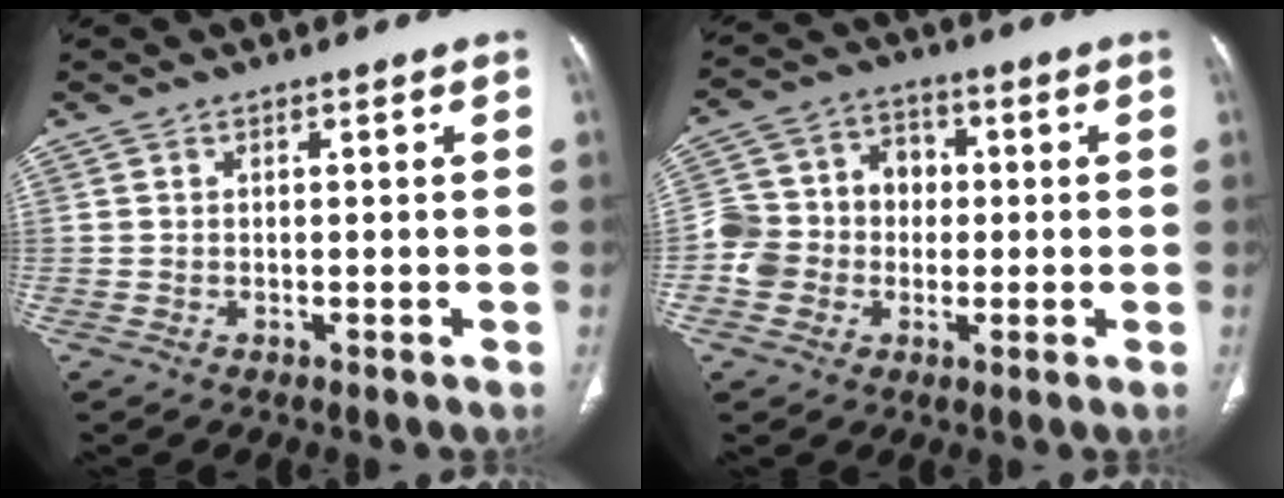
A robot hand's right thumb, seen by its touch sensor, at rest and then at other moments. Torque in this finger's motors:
{"motor_torque": [1.19, 1.09, 0.44, 0.55, -0.01]}